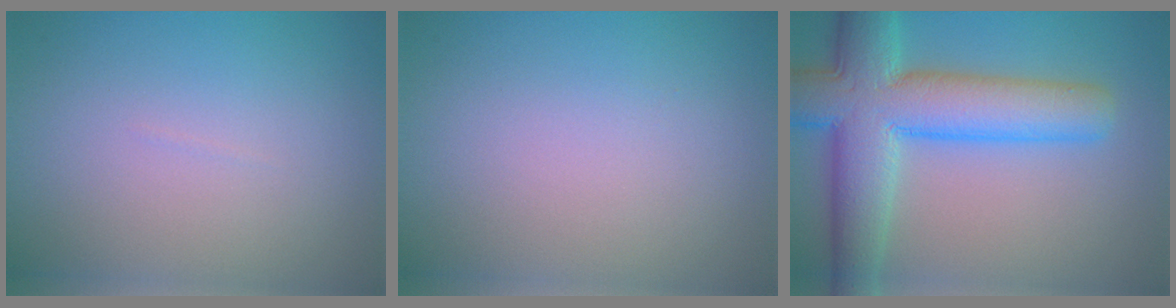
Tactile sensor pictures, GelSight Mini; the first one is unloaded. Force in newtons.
{"total": 0.0}
{"total": 10.1, "press": 10.1, "slide": 0.3}